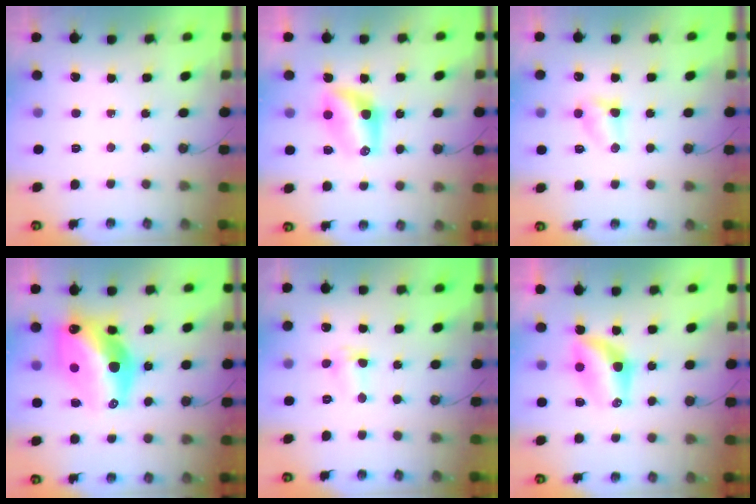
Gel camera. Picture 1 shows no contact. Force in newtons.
{"total": 7.4, "press": 7.4, "slide": 0.6}
{"total": 4.9, "press": 4.8, "slide": 0.4}
{"total": 19.6, "press": 19.6, "slide": 1.5}
{"total": 2.6, "press": 2.6, "slide": 0.6}
{"total": 6.8, "press": 6.8, "slide": 0.5}